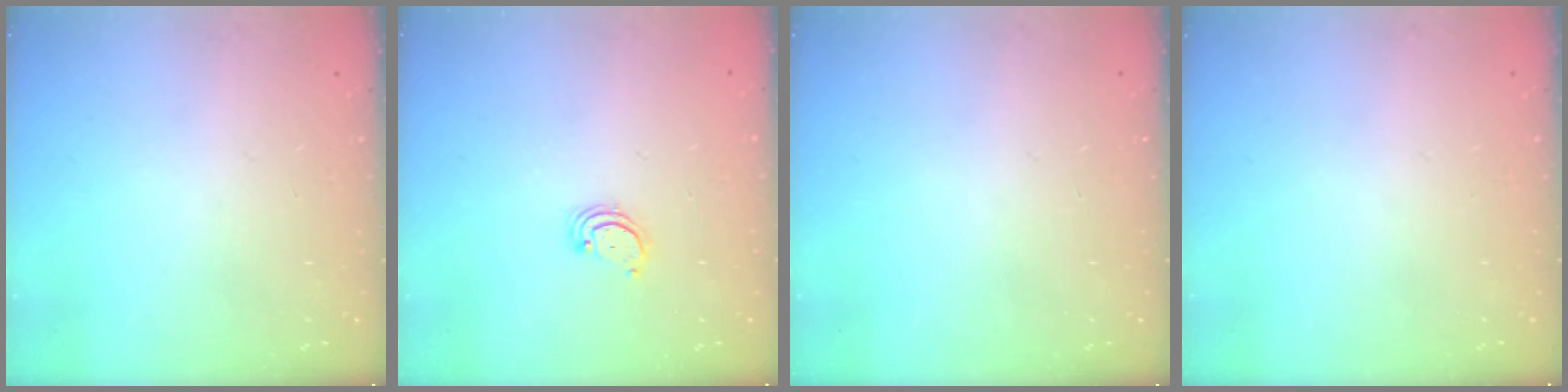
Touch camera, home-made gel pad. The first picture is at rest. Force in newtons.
{"total": 2.8, "press": 2.8, "slide": 0.3}
{"total": 0.0}
{"total": 0.0}